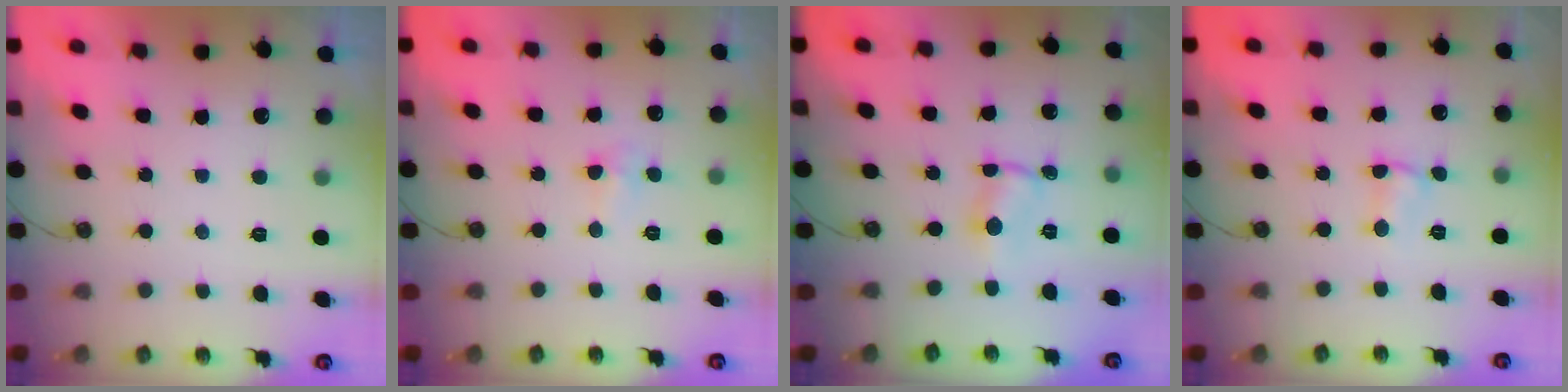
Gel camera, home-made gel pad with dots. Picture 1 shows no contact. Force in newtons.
{"total": 4.3, "press": 2.3, "slide": 3.7}
{"total": 0.8, "press": 0.6, "slide": 0.5}
{"total": 1.9, "press": 1.9, "slide": 0.3}